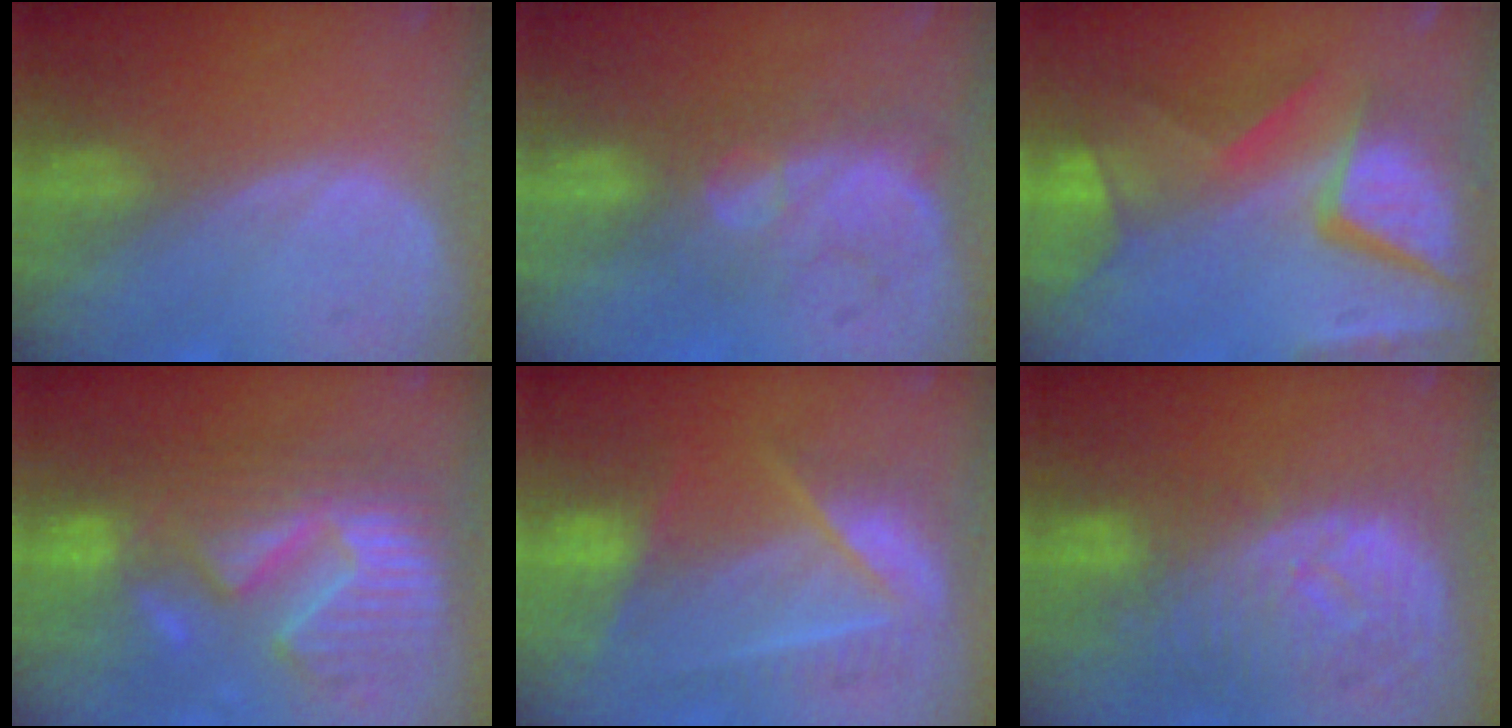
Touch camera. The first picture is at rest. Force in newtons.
{"total": 7.8, "press": 7.2, "slide": 3.1}
{"total": 12.1, "press": 9.9, "slide": 7.0}
{"total": 13.1, "press": 13.0, "slide": 1.2}
{"total": 7.8, "press": 7.6, "slide": 1.8}
{"total": 10.9, "press": 9.7, "slide": 4.8}